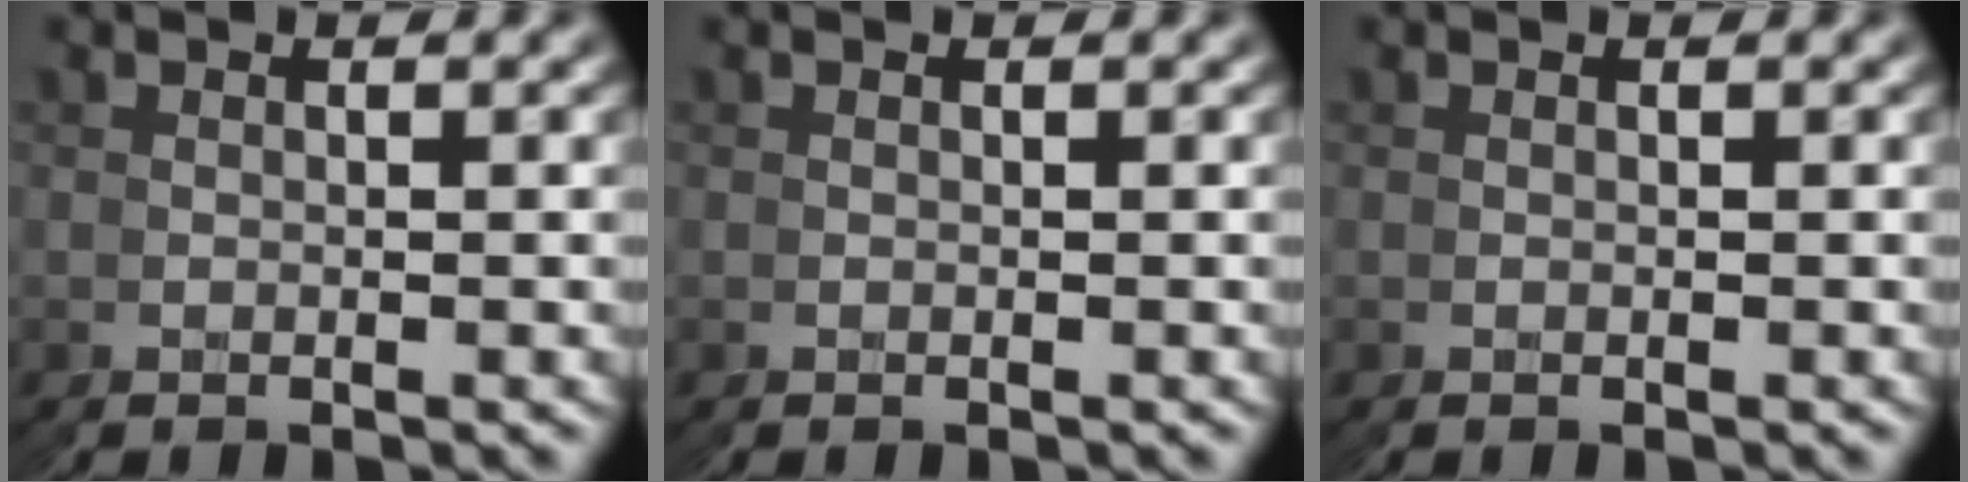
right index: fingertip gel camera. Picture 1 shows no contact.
{"total": 0.0}
{"total": 0.0}